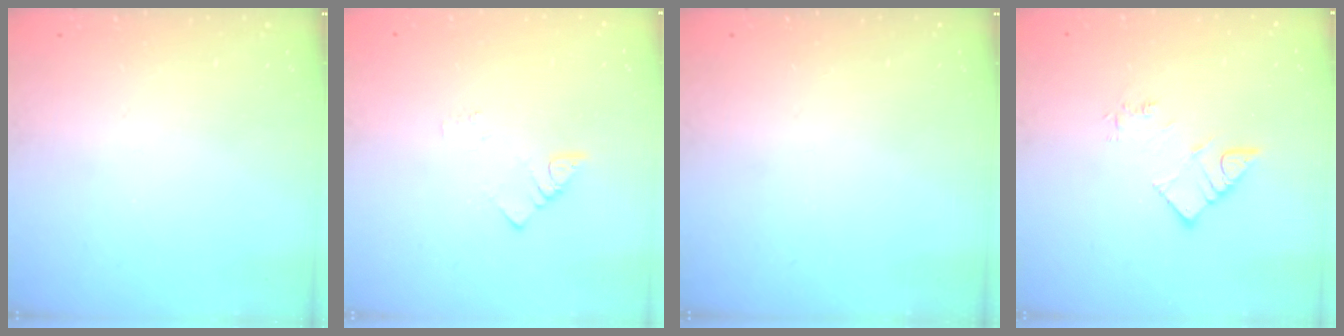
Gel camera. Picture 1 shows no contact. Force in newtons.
{"total": 2.1, "press": 2.0, "slide": 0.4}
{"total": 0.0}
{"total": 4.9, "press": 4.9, "slide": 0.2}